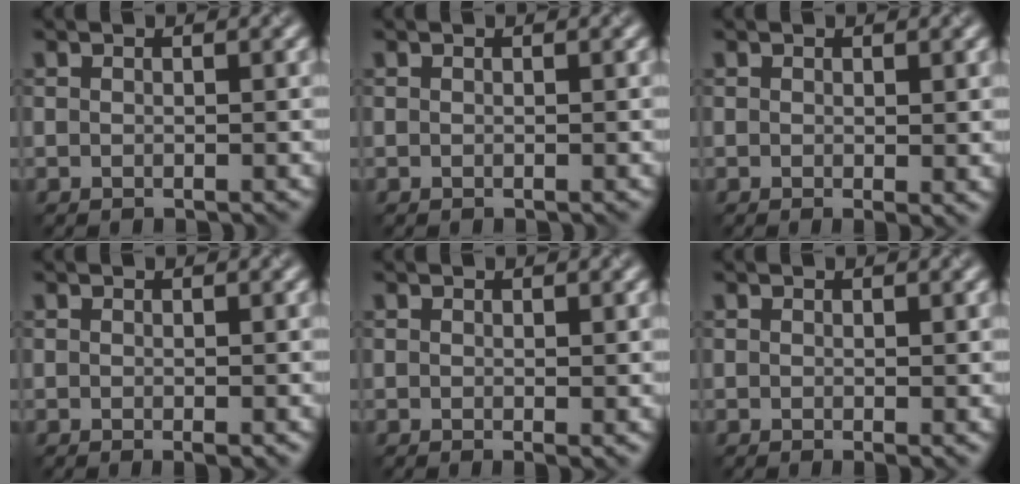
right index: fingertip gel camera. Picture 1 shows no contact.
{"total": 0.0}
{"total": 1.0, "force": [0.2, 0.1, 0.9], "torque": [-0.009, -0.006, 0.002]}
{"total": 0.7, "force": [-0.2, 0.1, 0.7], "torque": [-0.010, -0.005, -0.003]}
{"total": 0.7, "force": [0.1, 0.0, 0.7], "torque": [-0.006, -0.005, 0.000]}
{"total": 0.7, "force": [0.0, 0.0, 0.7], "torque": [-0.006, -0.005, -0.001]}